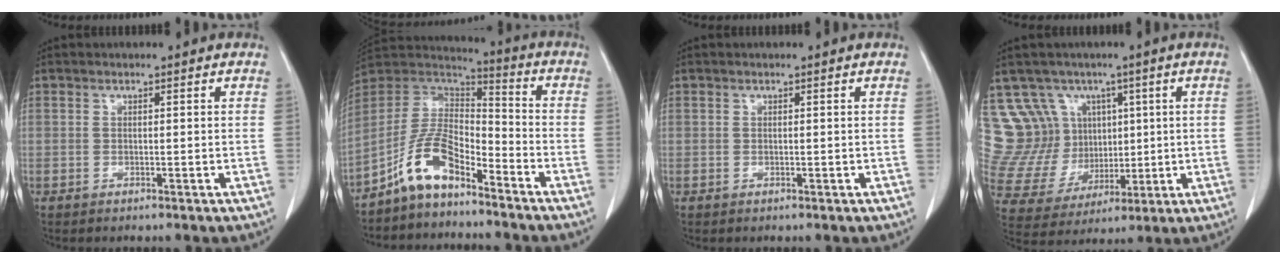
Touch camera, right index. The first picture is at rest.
{"total": 9.9, "force": [-6.8, 4.0, 5.9], "torque": [-0.128, 0.029, -0.135]}
{"total": 0.0}
{"total": 12.6, "force": [5.4, 10.9, 3.1], "torque": [-0.077, 0.057, 0.130]}